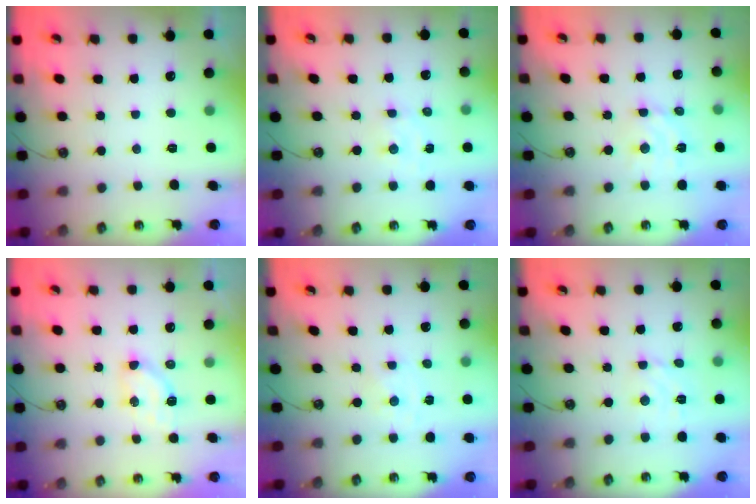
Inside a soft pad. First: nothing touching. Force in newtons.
{"total": 1.6, "press": 1.6, "slide": 0.1}
{"total": 6.8, "press": 6.7, "slide": 1.2}
{"total": 5.7, "press": 5.7, "slide": 0.3}
{"total": 0.0}
{"total": 3.7, "press": 3.7, "slide": 0.4}